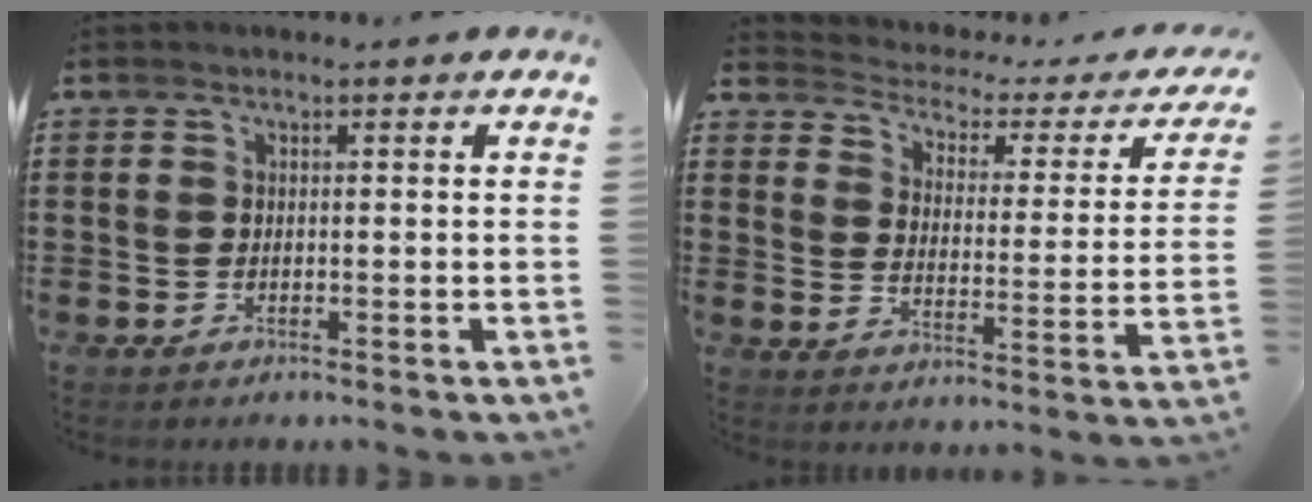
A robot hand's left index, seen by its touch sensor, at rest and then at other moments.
{"total": 2.0, "force": [1.7, 0.9, 0.6], "torque": [-0.030, -0.022, 0.018]}